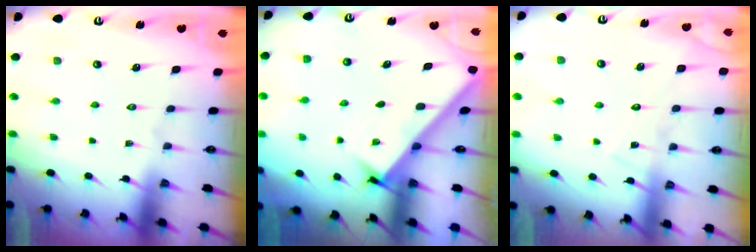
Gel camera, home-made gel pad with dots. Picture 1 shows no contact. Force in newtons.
{"total": 2.8, "press": 2.8, "slide": 0.4}
{"total": 9.2, "press": 9.2, "slide": 0.6}